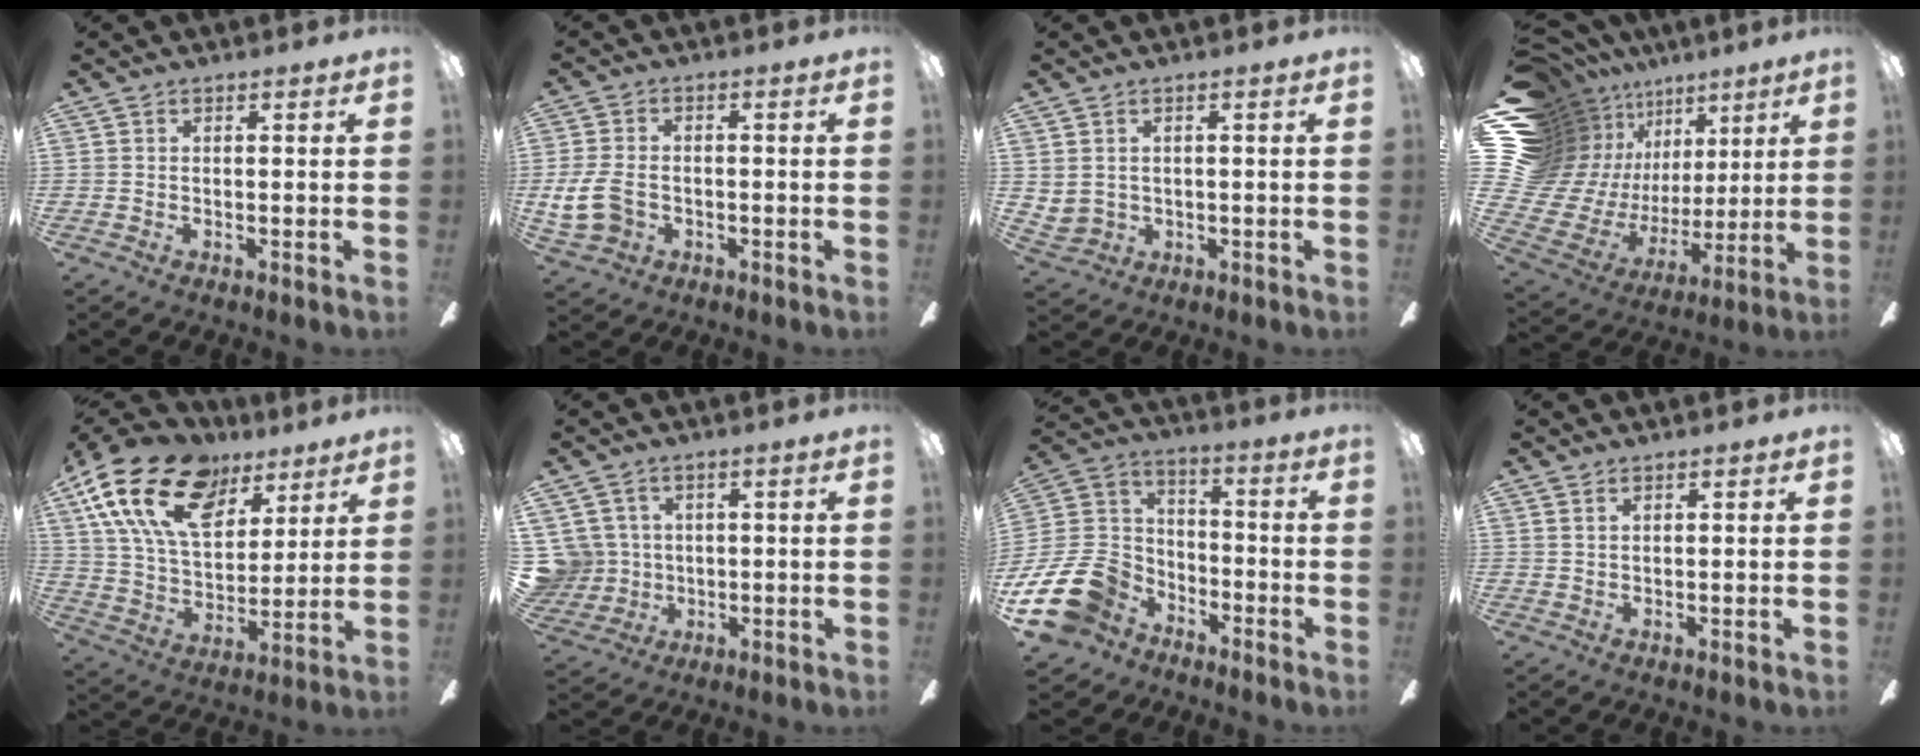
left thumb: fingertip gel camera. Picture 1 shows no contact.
{"total": 8.5, "force": [-1.8, 6.4, 5.3], "torque": [-0.126, 0.014, -0.033]}
{"total": 2.8, "force": [1.6, 2.3, 0.2], "torque": [-0.012, -0.003, 0.031]}
{"total": 18.8, "force": [8.7, 14.8, 7.6], "torque": [-0.169, -0.099, 0.207]}
{"total": 22.2, "force": [12.8, 12.4, 13.2], "torque": [-0.260, -0.056, 0.232]}
{"total": 7.4, "force": [1.8, 7.1, 0.9], "torque": [-0.053, -0.007, 0.041]}
{"total": 17.8, "force": [-8.8, 12.6, 8.9], "torque": [-0.206, 0.050, -0.148]}
{"total": 1.1, "force": [1.0, 0.5, 0.2], "torque": [-0.004, -0.001, 0.019]}